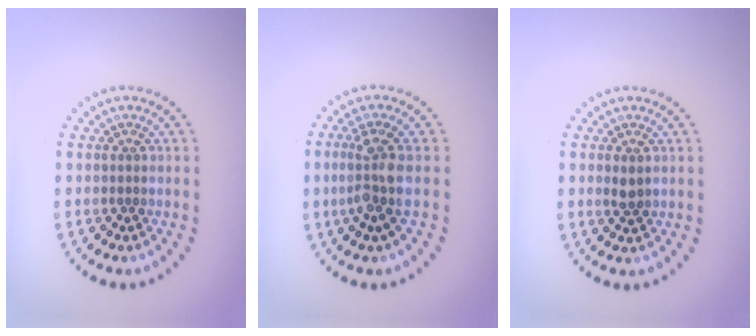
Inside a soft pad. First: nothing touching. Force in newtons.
{"total": 3.3, "press": 2.7, "slide": 1.9}
{"total": 1.2, "press": 1.2, "slide": 0.1}